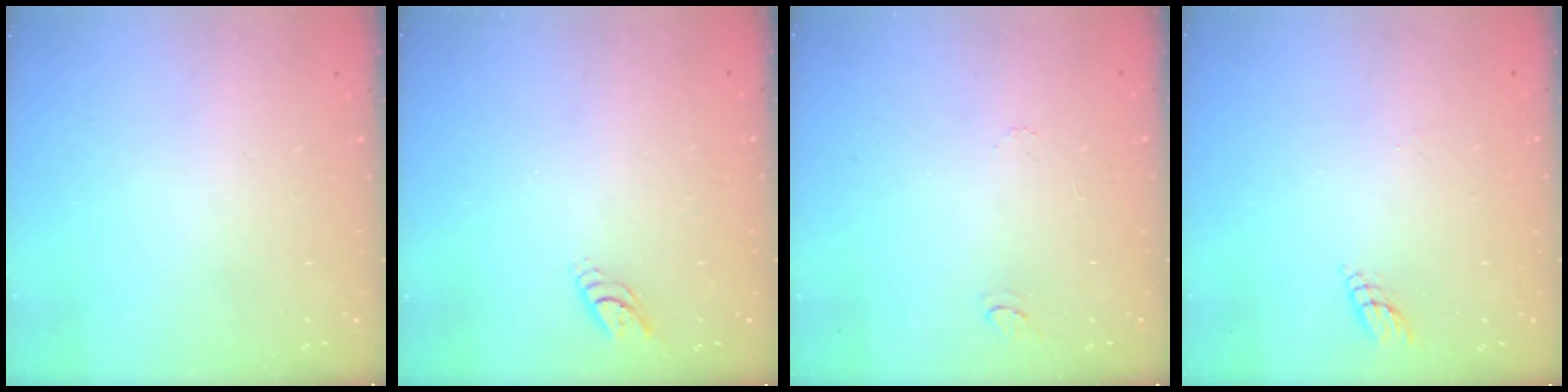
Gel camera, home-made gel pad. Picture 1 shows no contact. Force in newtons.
{"total": 3.6, "press": 3.6, "slide": 0.1}
{"total": 4.5, "press": 4.5, "slide": 0.4}
{"total": 3.4, "press": 3.3, "slide": 0.3}